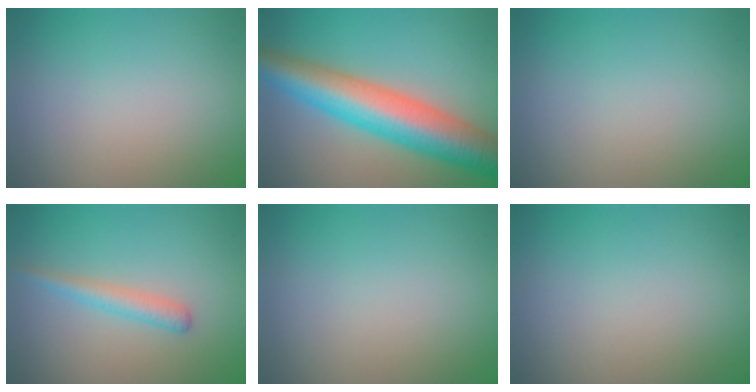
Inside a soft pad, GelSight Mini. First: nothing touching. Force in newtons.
{"total": 9.7, "press": 9.6, "slide": 0.4}
{"total": 0.0}
{"total": 1.9, "press": 1.9, "slide": 0.0}
{"total": 0.0}
{"total": 0.0}